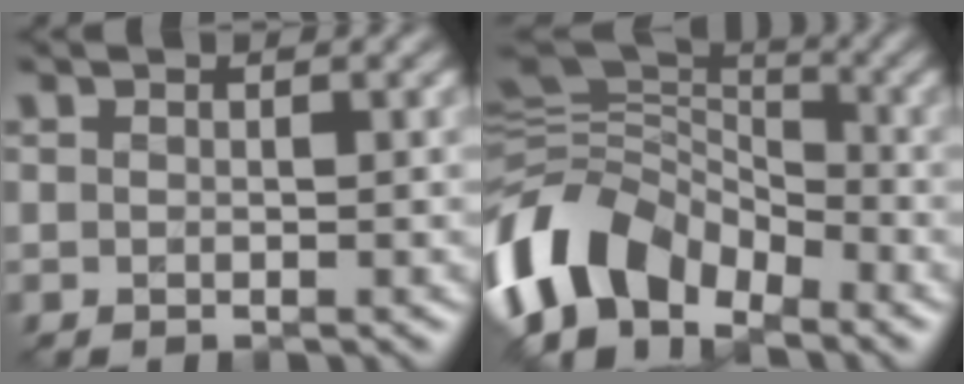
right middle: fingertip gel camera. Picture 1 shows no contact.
{"total": 10.9, "force": [-5.6, 6.6, 6.7], "torque": [-0.126, 0.000, -0.116]}